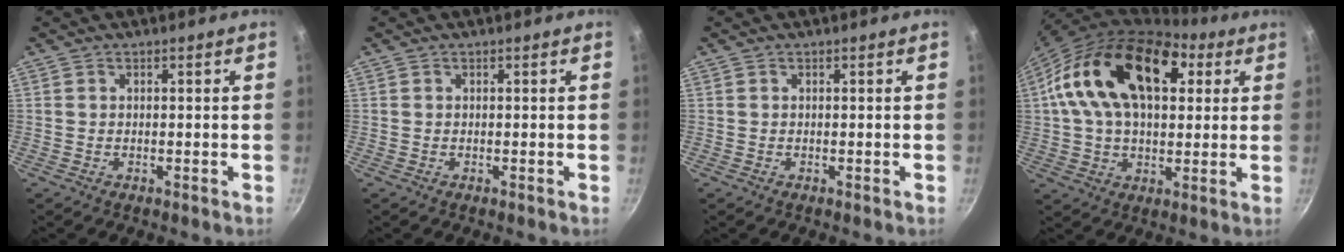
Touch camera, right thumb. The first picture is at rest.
{"total": 0.0}
{"total": 0.0}
{"total": 23.9, "force": [6.5, 14.6, 17.7], "torque": [-0.288, 0.019, 0.093]}